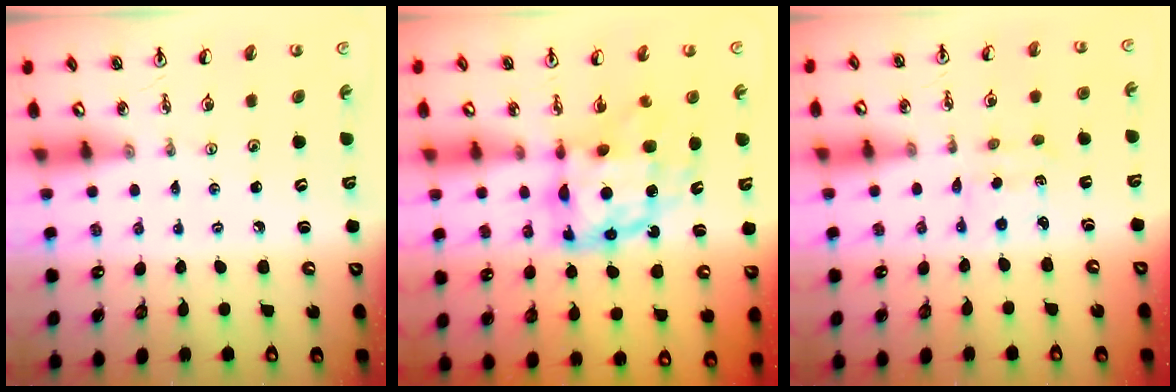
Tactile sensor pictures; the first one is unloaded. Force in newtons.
{"total": 11.2, "press": 11.2, "slide": 0.8}
{"total": 1.7, "press": 1.5, "slide": 0.8}